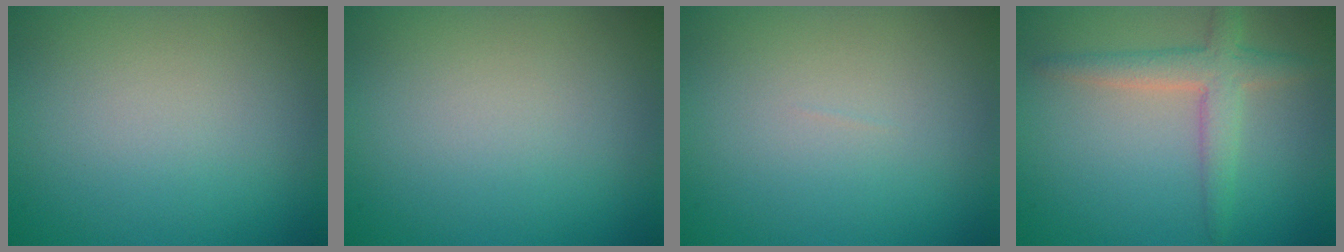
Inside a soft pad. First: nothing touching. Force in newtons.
{"total": 0.0}
{"total": 0.0}
{"total": 3.4, "press": 3.4, "slide": 0.2}